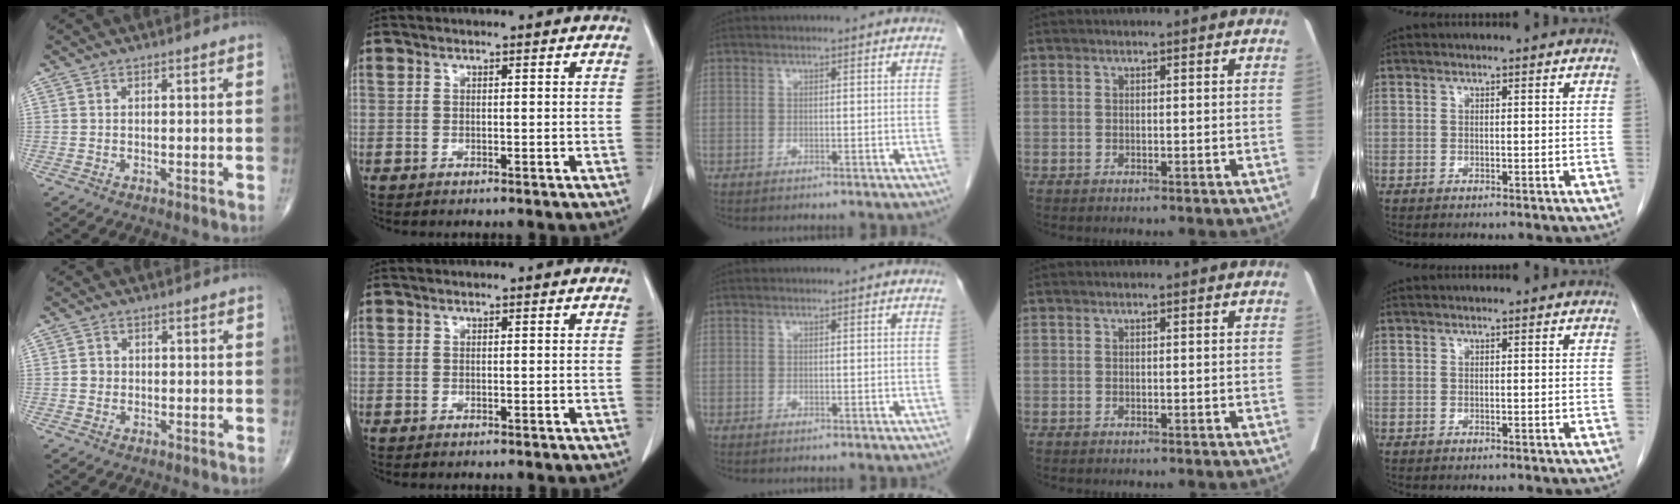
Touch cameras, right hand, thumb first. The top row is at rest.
{"thumb": {"total": 1.7, "force": [-0.2, 1.6, 0.5], "torque": [-0.001, 0.005, -0.005]}}